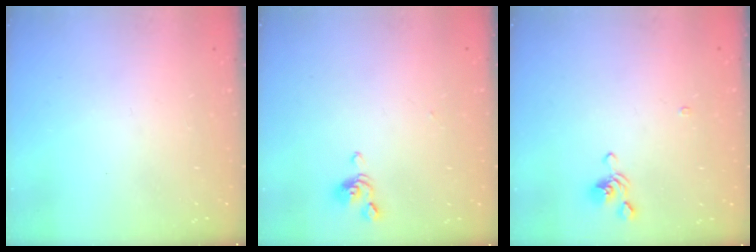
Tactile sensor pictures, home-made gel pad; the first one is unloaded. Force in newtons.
{"total": 0.8, "press": 0.6, "slide": 0.5}
{"total": 3.8, "press": 3.7, "slide": 0.6}